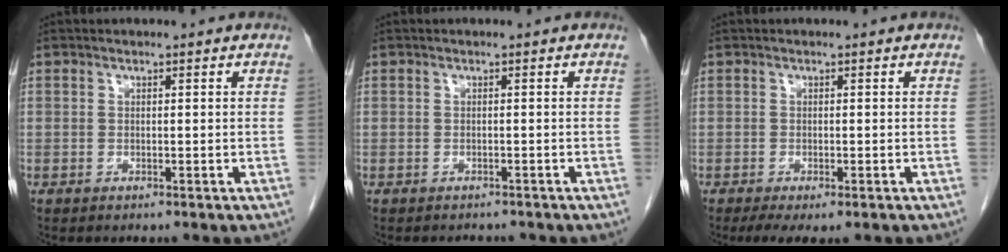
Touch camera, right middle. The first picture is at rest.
{"total": 2.9, "force": [-2.6, 1.1, 0.6], "torque": [-0.009, -0.003, -0.031]}
{"total": 4.4, "force": [-3.0, 1.5, 2.9], "torque": [-0.045, -0.010, -0.044]}